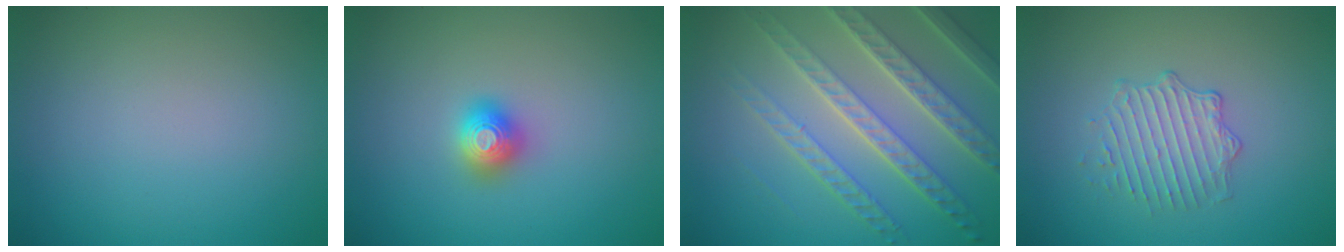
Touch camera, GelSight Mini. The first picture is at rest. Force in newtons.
{"total": 1.6, "press": 1.6, "slide": 0.2}
{"total": 7.4, "press": 5.3, "slide": 5.2}
{"total": 2.3, "press": 1.6, "slide": 1.6}